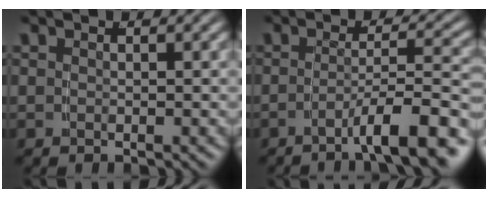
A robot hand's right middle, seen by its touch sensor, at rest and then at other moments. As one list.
[{"total": 5.9, "force": [-4.0, 0.3, 4.4], "torque": [-0.063, -0.002, -0.062]}]